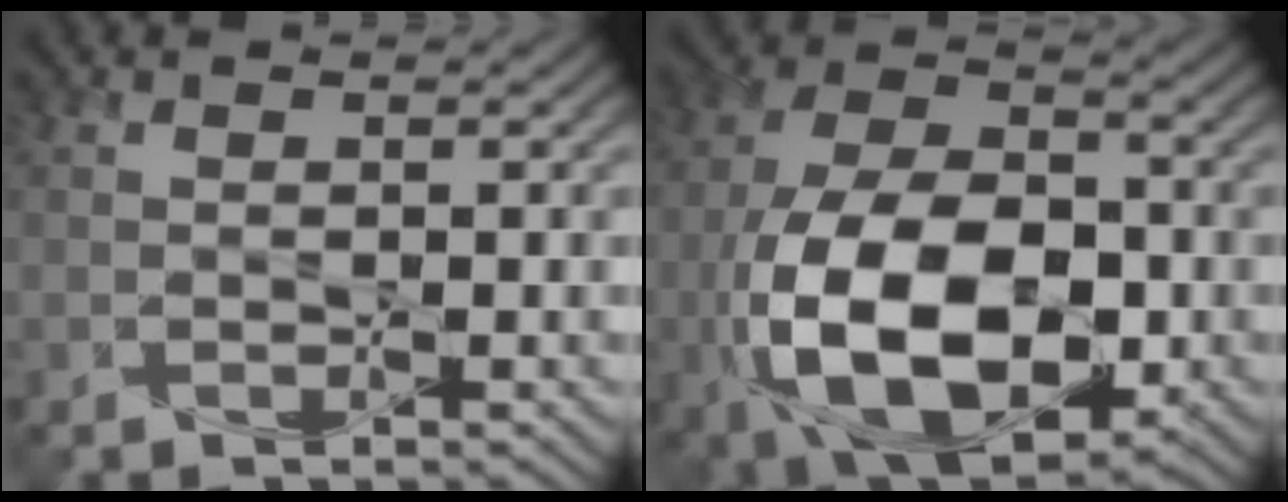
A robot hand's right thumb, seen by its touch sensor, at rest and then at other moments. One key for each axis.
{"total": 16.3, "fx": -4.9, "fy": 9.2, "fz": 12.6, "tx": -0.254, "ty": -0.020, "tz": -0.095}